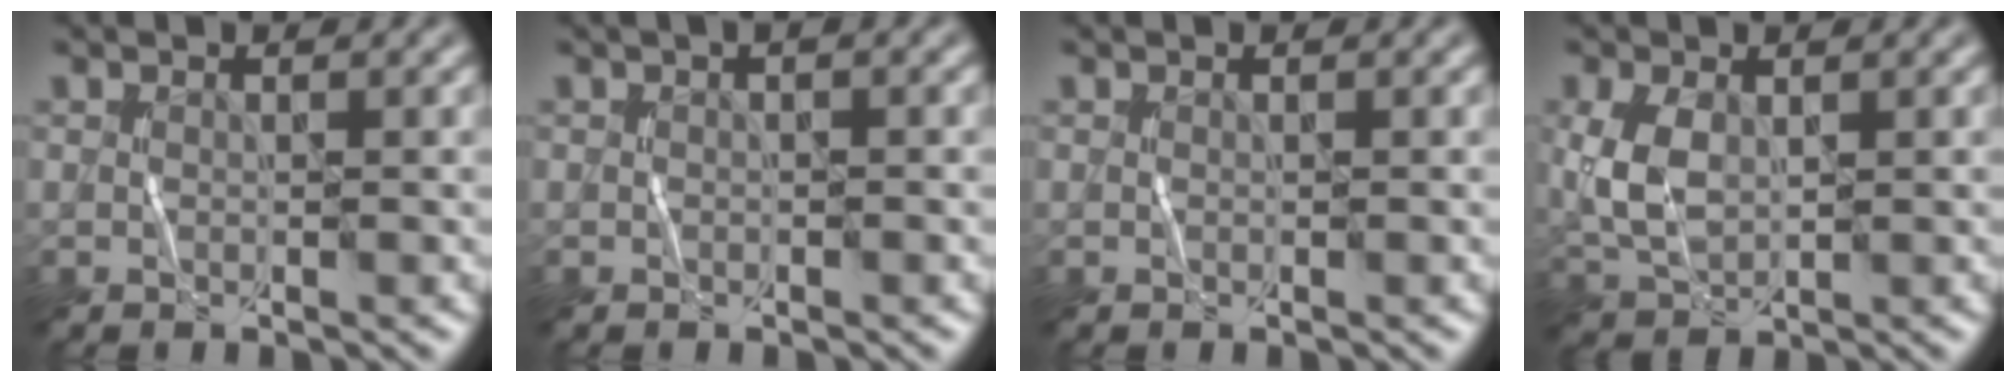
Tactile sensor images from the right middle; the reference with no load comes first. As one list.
[{"total": 0.8, "force": [0.2, 0.3, 0.7], "torque": [-0.011, -0.001, 0.001]}, {"total": 0.0}, {"total": 4.0, "force": [0.6, 2.5, 3.1], "torque": [-0.080, 0.002, 0.019]}]